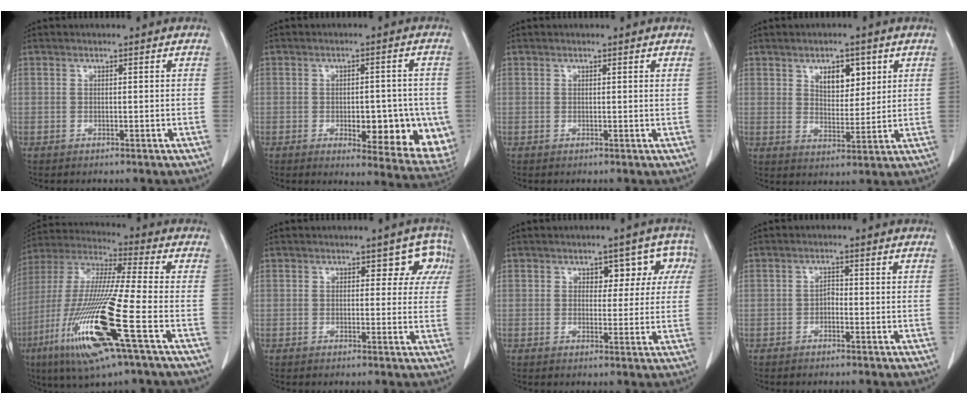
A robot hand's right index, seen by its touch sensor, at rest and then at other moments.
{"total": 13.4, "force": [-3.2, 4.8, 12.2], "torque": [-0.109, -0.001, -0.024]}
{"total": 0.5, "force": [0.5, -0.1, 0.2], "torque": [-0.010, -0.005, 0.007]}
{"total": 6.1, "force": [2.9, 3.2, 4.4], "torque": [-0.066, -0.002, 0.052]}
{"total": 20.1, "force": [-7.7, 0.5, 18.6], "torque": [-0.408, -0.036, -0.151]}
{"total": 4.5, "force": [2.2, 2.9, 2.6], "torque": [0.003, 0.009, 0.018]}
{"total": 5.6, "force": [2.1, 3.8, 3.6], "torque": [-0.017, 0.023, 0.022]}
{"total": 1.1, "force": [-0.4, 0.6, 0.8], "torque": [-0.009, 0.005, -0.009]}